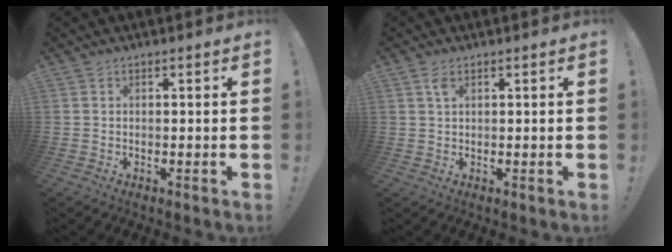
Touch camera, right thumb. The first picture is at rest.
{"total": 2.5, "force": [1.2, 1.2, 1.8], "torque": [-0.038, 0.002, 0.021]}